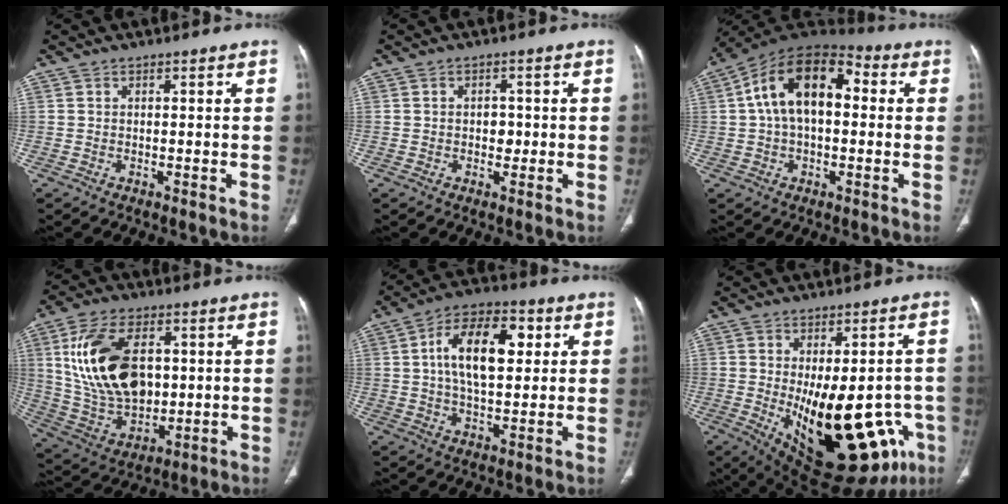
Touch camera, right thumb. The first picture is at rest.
{"total": 2.3, "force": [-0.1, 1.8, 1.5], "torque": [-0.008, 0.005, -0.004]}
{"total": 16.1, "force": [2.2, 9.3, 12.9], "torque": [-0.210, 0.044, 0.028]}
{"total": 19.6, "force": [3.8, 12.0, 15.0], "torque": [-0.264, -0.011, 0.083]}
{"total": 14.4, "force": [3.2, 7.6, 11.9], "torque": [-0.189, 0.011, 0.049]}
{"total": 26.0, "force": [-7.2, 12.3, 21.7], "torque": [-0.247, -0.018, -0.066]}